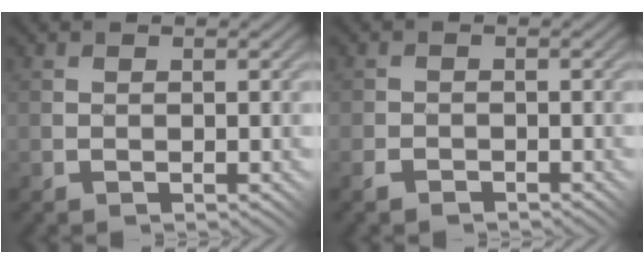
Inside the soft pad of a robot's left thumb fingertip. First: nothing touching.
{"total": 1.9, "force": [-1.5, 1.0, 0.7], "torque": [-0.016, 0.002, -0.032]}